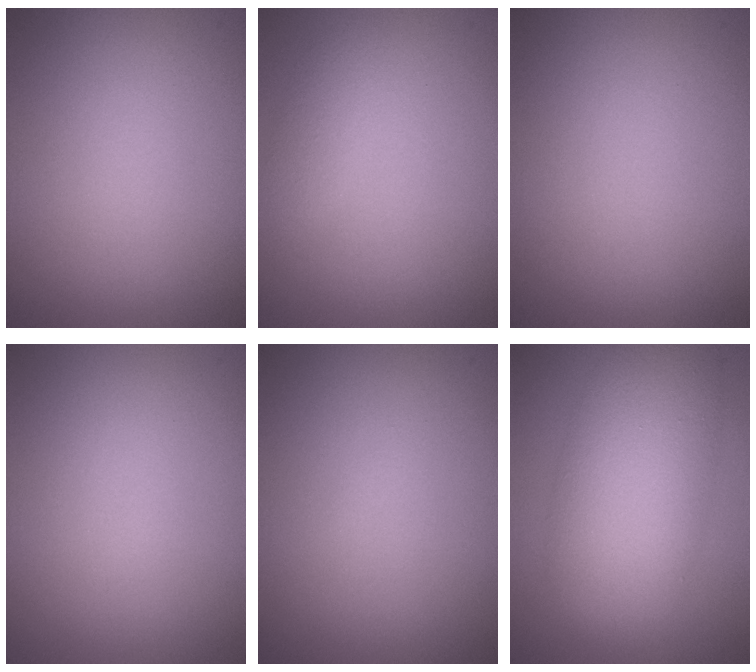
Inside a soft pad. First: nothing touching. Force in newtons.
{"total": 1.4, "press": 1.4, "slide": 0.1}
{"total": 0.0}
{"total": 0.0}
{"total": 0.0}
{"total": 8.0, "press": 8.0, "slide": 0.2}